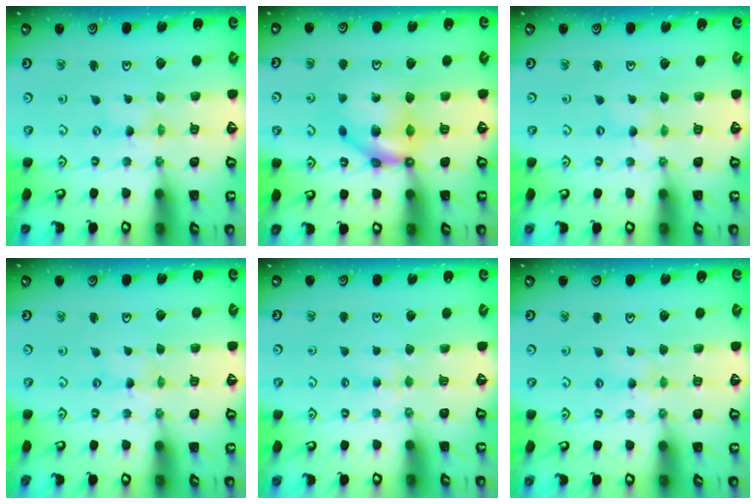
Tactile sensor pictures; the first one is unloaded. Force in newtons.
{"total": 10.3, "press": 10.3, "slide": 0.5}
{"total": 0.9, "press": 0.9, "slide": 0.1}
{"total": 0.0}
{"total": 3.5, "press": 3.5, "slide": 0.5}
{"total": 3.0, "press": 2.9, "slide": 0.4}